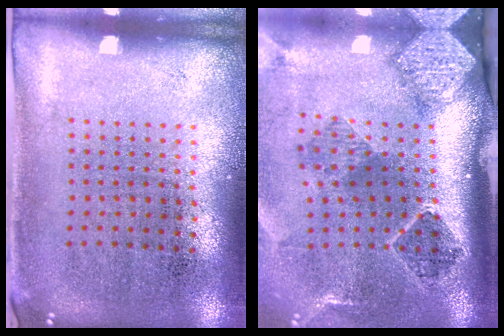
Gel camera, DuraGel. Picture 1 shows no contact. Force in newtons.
{"total": 2.9, "press": 1.9, "slide": 2.1}